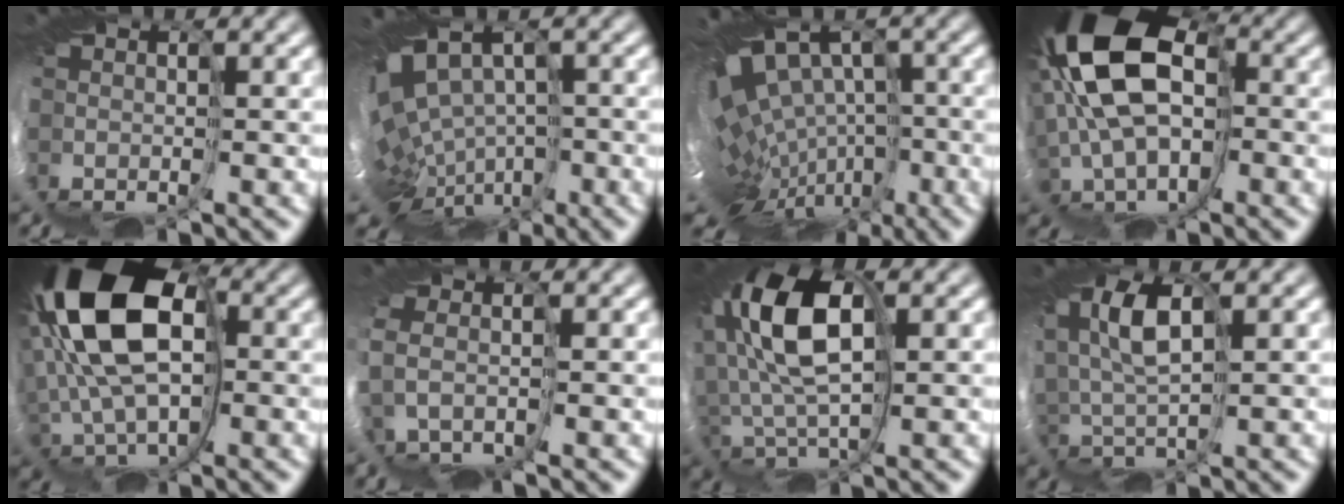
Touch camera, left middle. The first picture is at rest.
{"total": 9.1, "force": [-1.3, 6.2, 6.5], "torque": [-0.118, 0.004, 0.018]}
{"total": 11.8, "force": [-1.0, 7.0, 9.5], "torque": [-0.147, 0.024, 0.017]}
{"total": 13.4, "force": [3.2, 8.3, 10.0], "torque": [-0.185, 0.017, 0.033]}
{"total": 13.3, "force": [4.4, 7.6, 10.0], "torque": [-0.202, 0.014, 0.059]}
{"total": 0.8, "force": [0.7, 0.2, 0.3], "torque": [-0.043, -0.001, 0.019]}
{"total": 9.5, "force": [4.1, 4.4, 7.4], "torque": [-0.163, 0.013, 0.061]}
{"total": 4.4, "force": [3.6, 0.1, 2.4], "torque": [-0.060, 0.022, 0.048]}